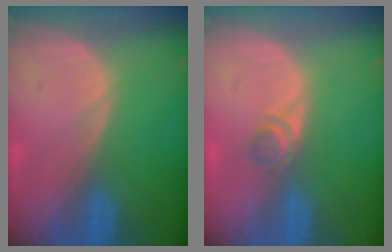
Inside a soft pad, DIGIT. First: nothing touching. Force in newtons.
{"total": 1.9, "press": 1.7, "slide": 0.8}